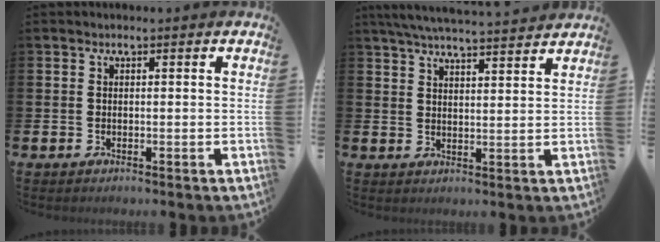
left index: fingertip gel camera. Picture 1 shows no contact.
{"total": 5.7, "force": [5.5, 0.0, 1.5], "torque": [-0.044, -0.026, 0.099]}